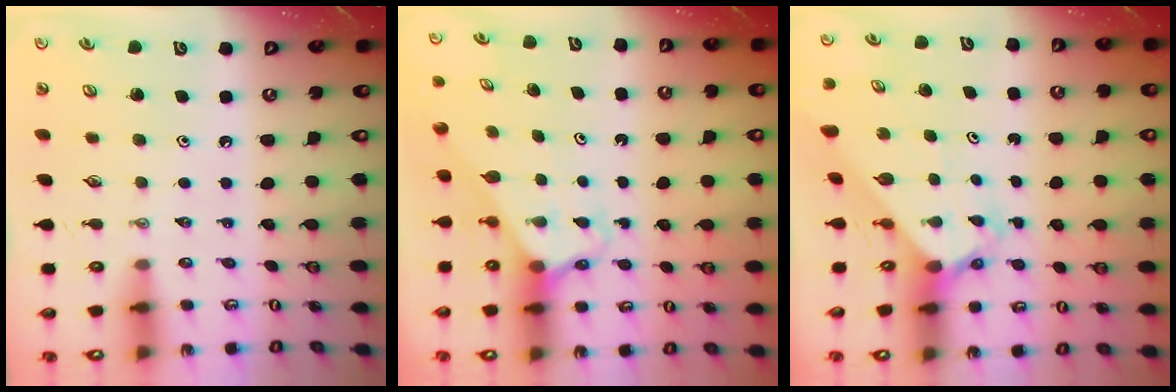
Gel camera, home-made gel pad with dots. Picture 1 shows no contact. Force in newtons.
{"total": 2.6, "press": 2.6, "slide": 0.2}
{"total": 2.3, "press": 2.3, "slide": 0.2}